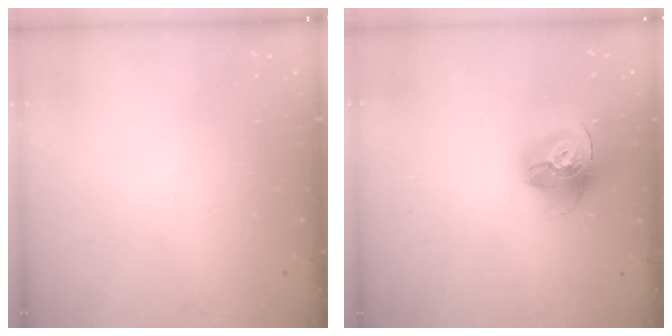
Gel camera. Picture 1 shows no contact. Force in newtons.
{"total": 16.3, "press": 16.2, "slide": 1.5}